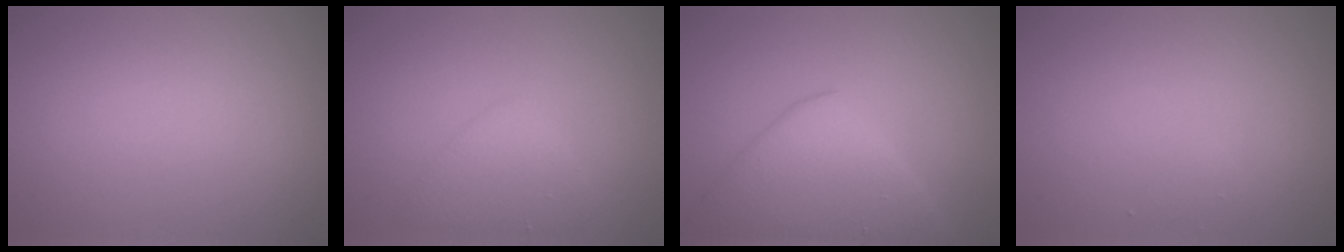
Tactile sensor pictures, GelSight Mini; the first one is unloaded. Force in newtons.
{"total": 2.6, "press": 2.6, "slide": 0.1}
{"total": 7.1, "press": 7.1, "slide": 0.3}
{"total": 0.6, "press": 0.6, "slide": 0.0}